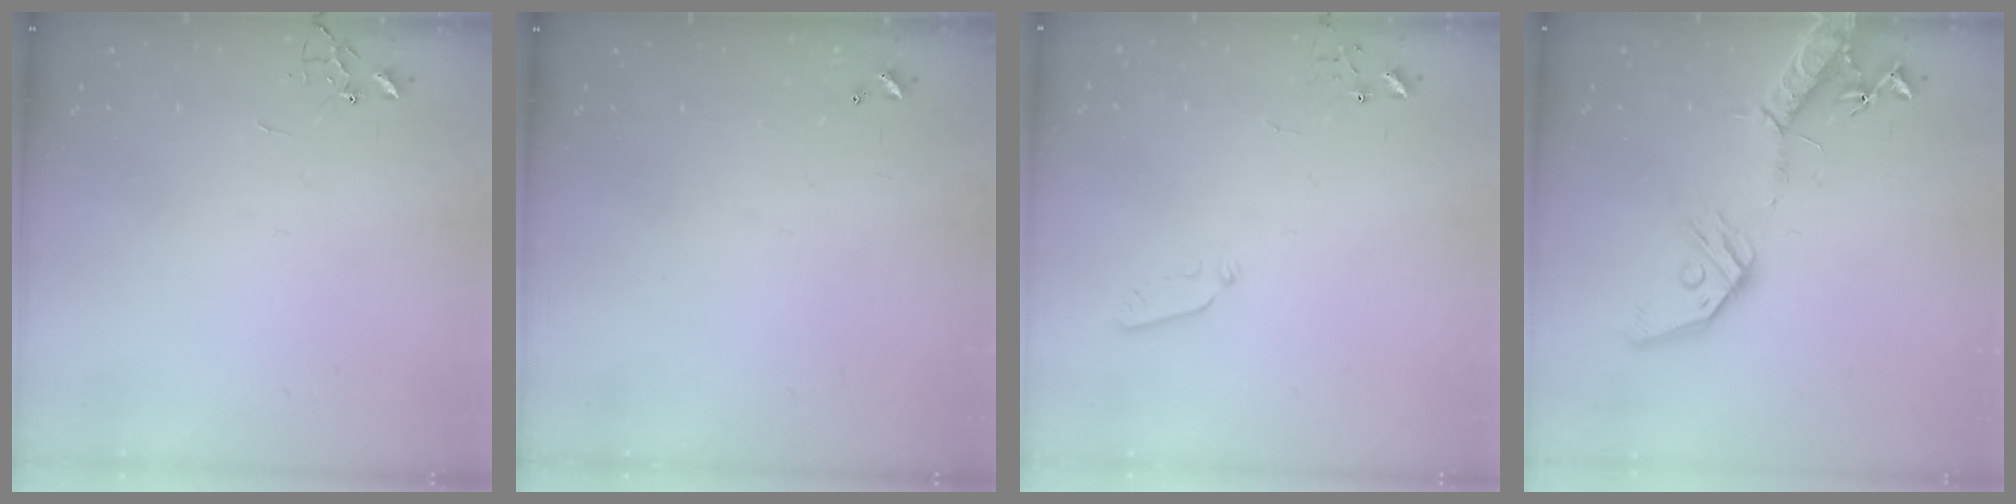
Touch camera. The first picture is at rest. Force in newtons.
{"total": 0.0}
{"total": 3.5, "press": 3.3, "slide": 1.0}
{"total": 16.6, "press": 16.2, "slide": 3.2}